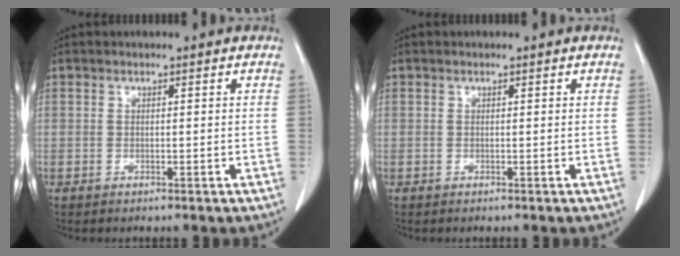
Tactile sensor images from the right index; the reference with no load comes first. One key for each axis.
{"total": 0.0}